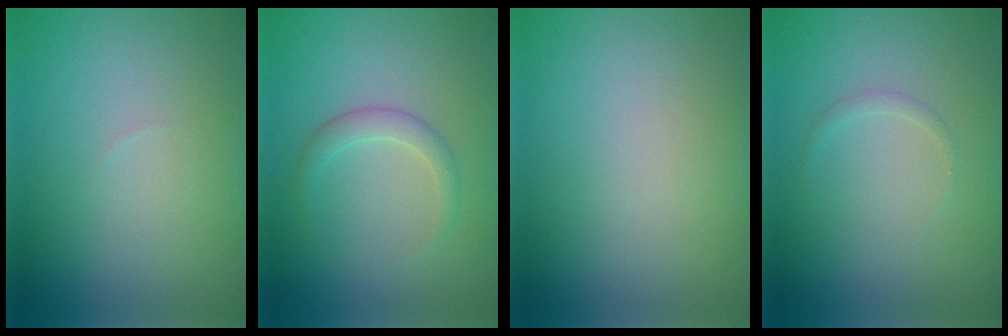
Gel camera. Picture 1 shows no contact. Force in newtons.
{"total": 1.7, "press": 1.7, "slide": 0.1}
{"total": 0.0}
{"total": 0.6, "press": 0.6, "slide": 0.1}